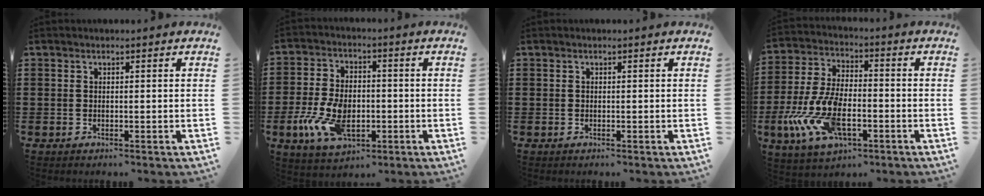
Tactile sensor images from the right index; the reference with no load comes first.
{"total": 9.3, "force": [-2.6, 5.4, 7.1], "torque": [-0.168, -0.005, -0.048]}
{"total": 0.0}
{"total": 12.0, "force": [-4.3, 5.7, 9.6], "torque": [-0.232, -0.007, -0.083]}